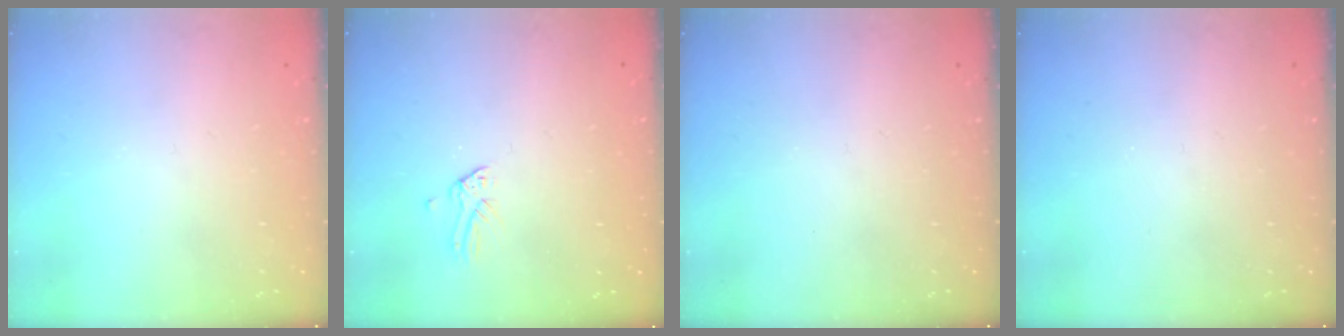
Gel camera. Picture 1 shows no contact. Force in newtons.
{"total": 0.0}
{"total": 0.0}
{"total": 0.0}